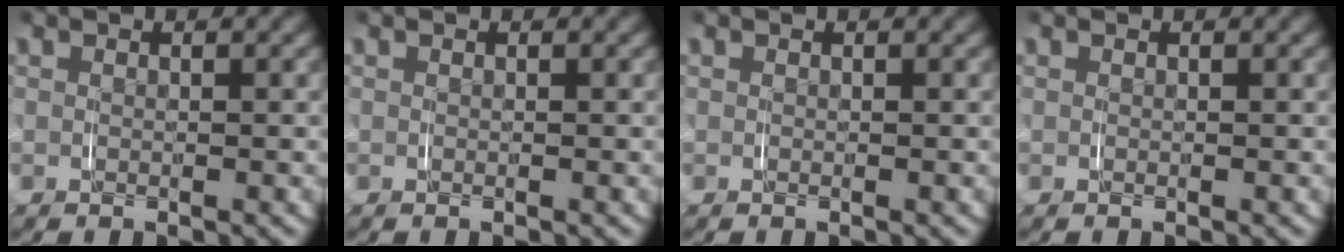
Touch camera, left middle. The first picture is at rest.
{"total": 0.0}
{"total": 0.0}
{"total": 0.0}